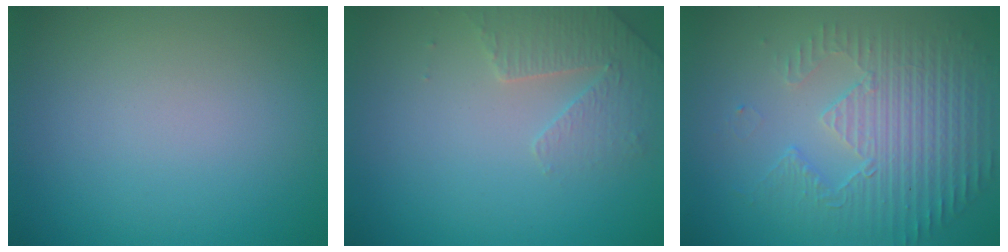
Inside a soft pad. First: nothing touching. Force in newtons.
{"total": 2.8, "press": 2.7, "slide": 0.7}
{"total": 4.0, "press": 3.6, "slide": 1.7}